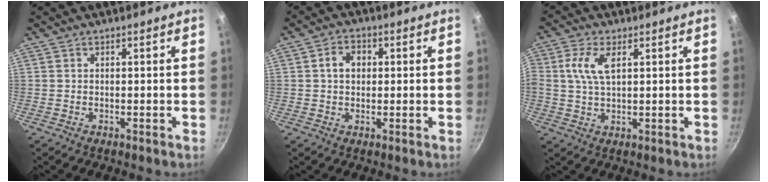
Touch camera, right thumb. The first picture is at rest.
{"total": 4.4, "force": [0.7, 3.4, 2.7], "torque": [-0.027, 0.010, 0.007]}
{"total": 6.3, "force": [1.8, 3.2, 5.1], "torque": [-0.104, 0.004, 0.032]}